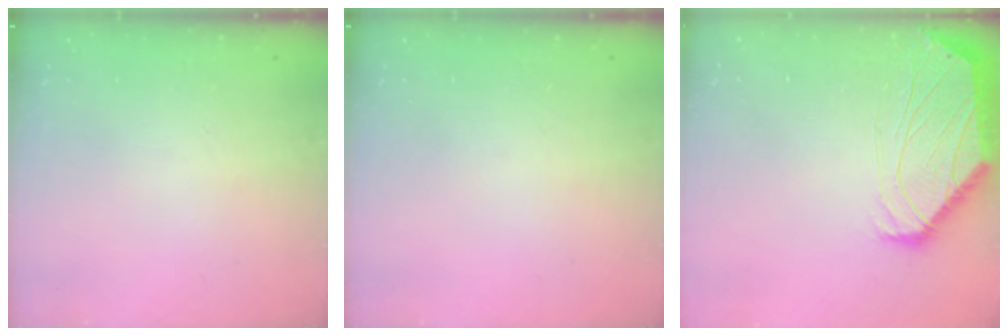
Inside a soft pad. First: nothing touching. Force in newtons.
{"total": 0.0}
{"total": 1.1, "press": 1.0, "slide": 0.6}